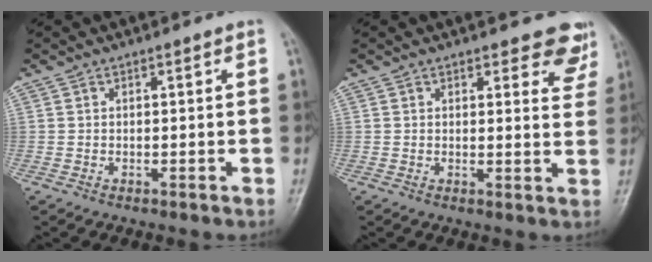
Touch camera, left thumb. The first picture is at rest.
{"total": 6.4, "force": [5.4, 2.5, 2.3], "torque": [0.013, -0.033, 0.044]}